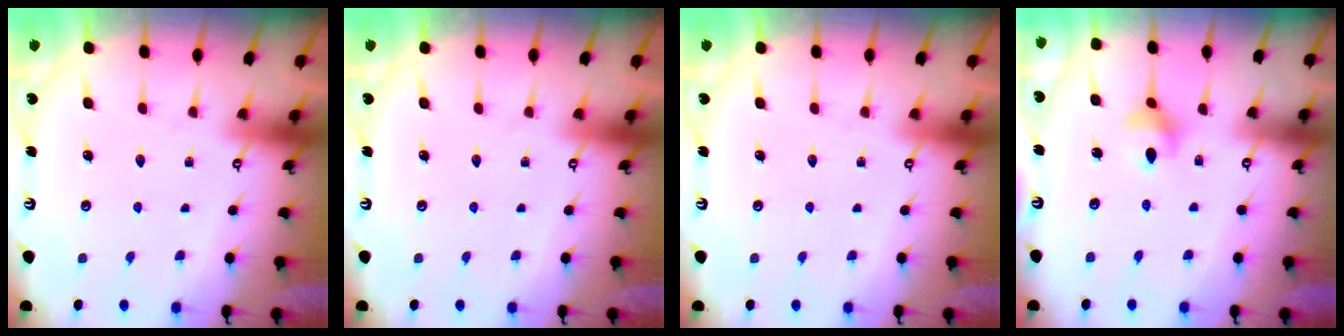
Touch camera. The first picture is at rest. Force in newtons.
{"total": 0.0}
{"total": 0.0}
{"total": 5.1, "press": 4.7, "slide": 1.8}